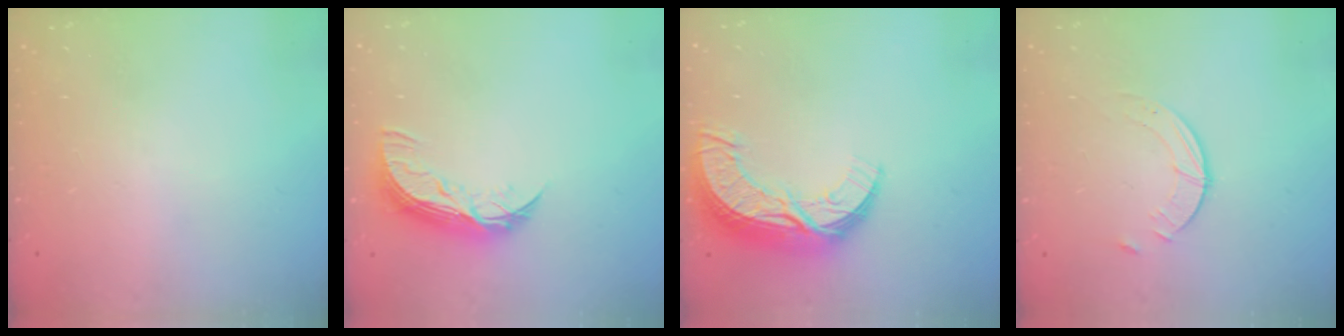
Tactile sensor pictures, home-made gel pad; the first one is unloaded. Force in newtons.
{"total": 9.1, "press": 9.1, "slide": 0.4}
{"total": 13.0, "press": 12.9, "slide": 1.0}
{"total": 2.5, "press": 2.5, "slide": 0.3}